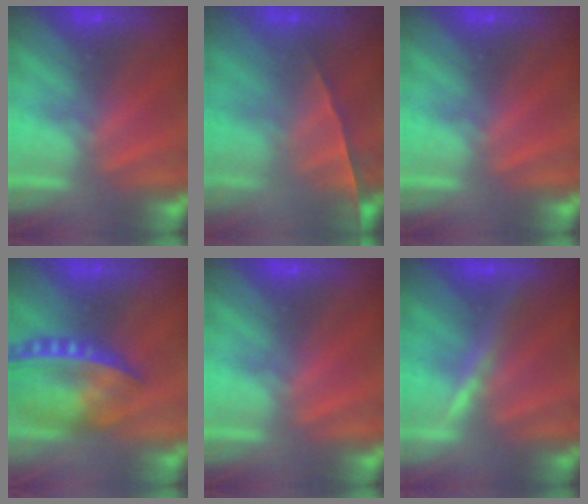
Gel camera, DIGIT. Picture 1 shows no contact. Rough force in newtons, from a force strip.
{"total": 1.5}
{"total": 0.0}
{"total": 7.9}
{"total": 0.0}
{"total": 3.4}